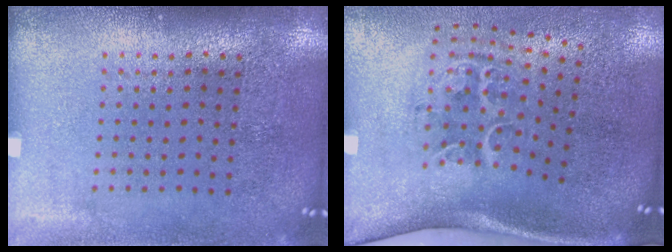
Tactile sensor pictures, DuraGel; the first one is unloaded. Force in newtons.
{"total": 2.3, "press": 1.3, "slide": 1.9}